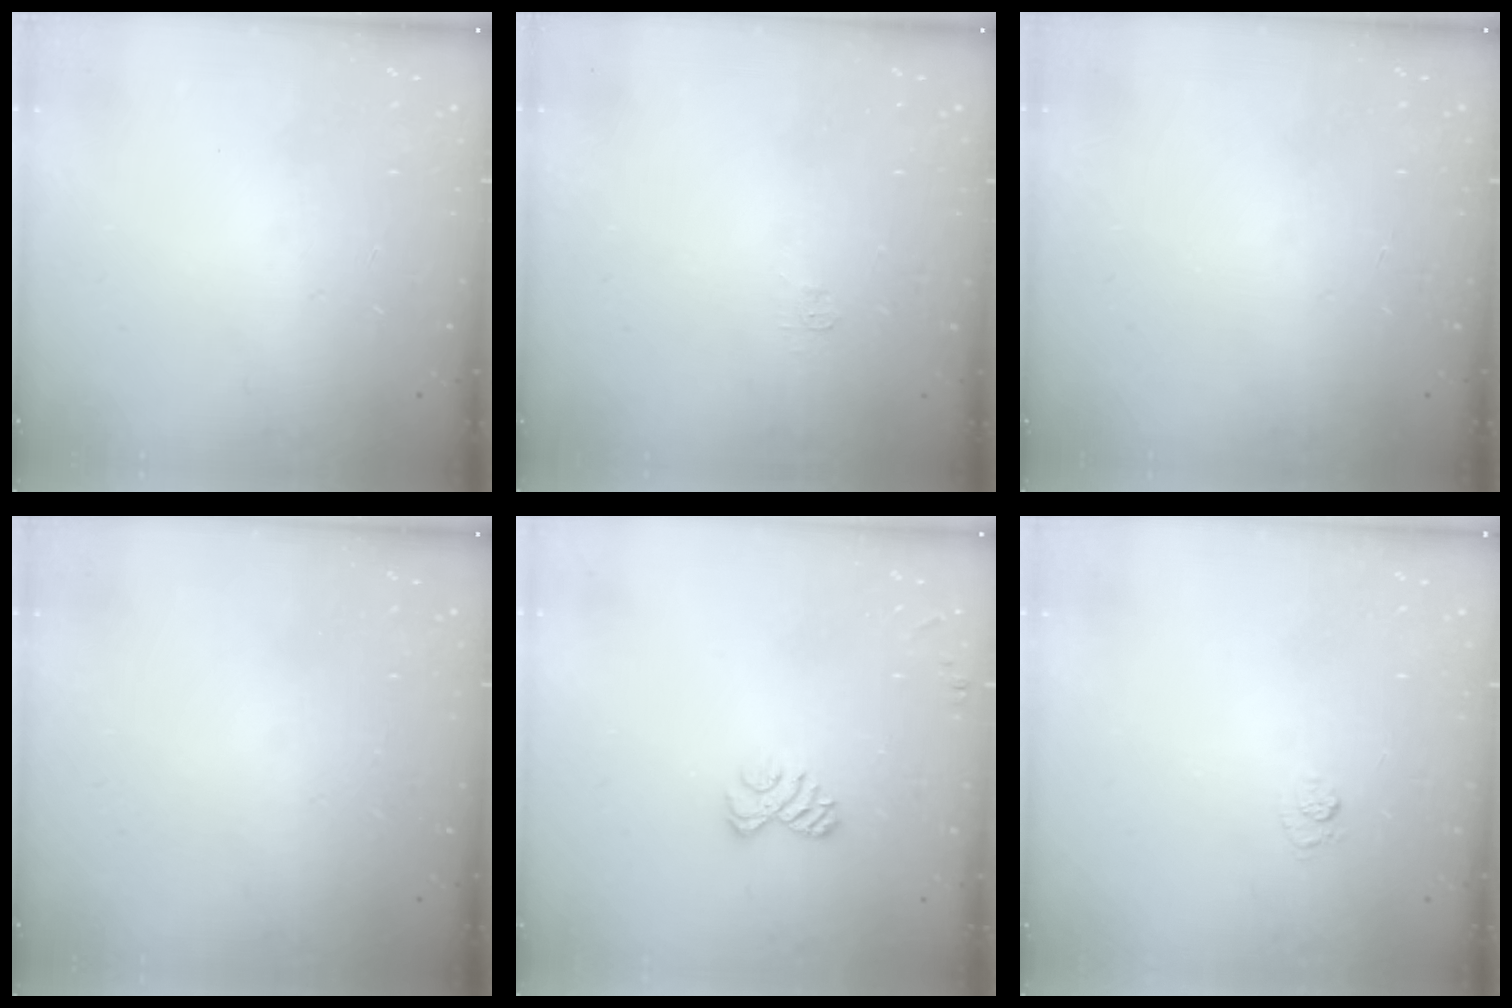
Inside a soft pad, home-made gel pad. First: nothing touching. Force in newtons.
{"total": 3.1, "press": 3.0, "slide": 0.4}
{"total": 0.0}
{"total": 0.0}
{"total": 6.1, "press": 5.9, "slide": 1.4}
{"total": 5.6, "press": 5.4, "slide": 1.4}